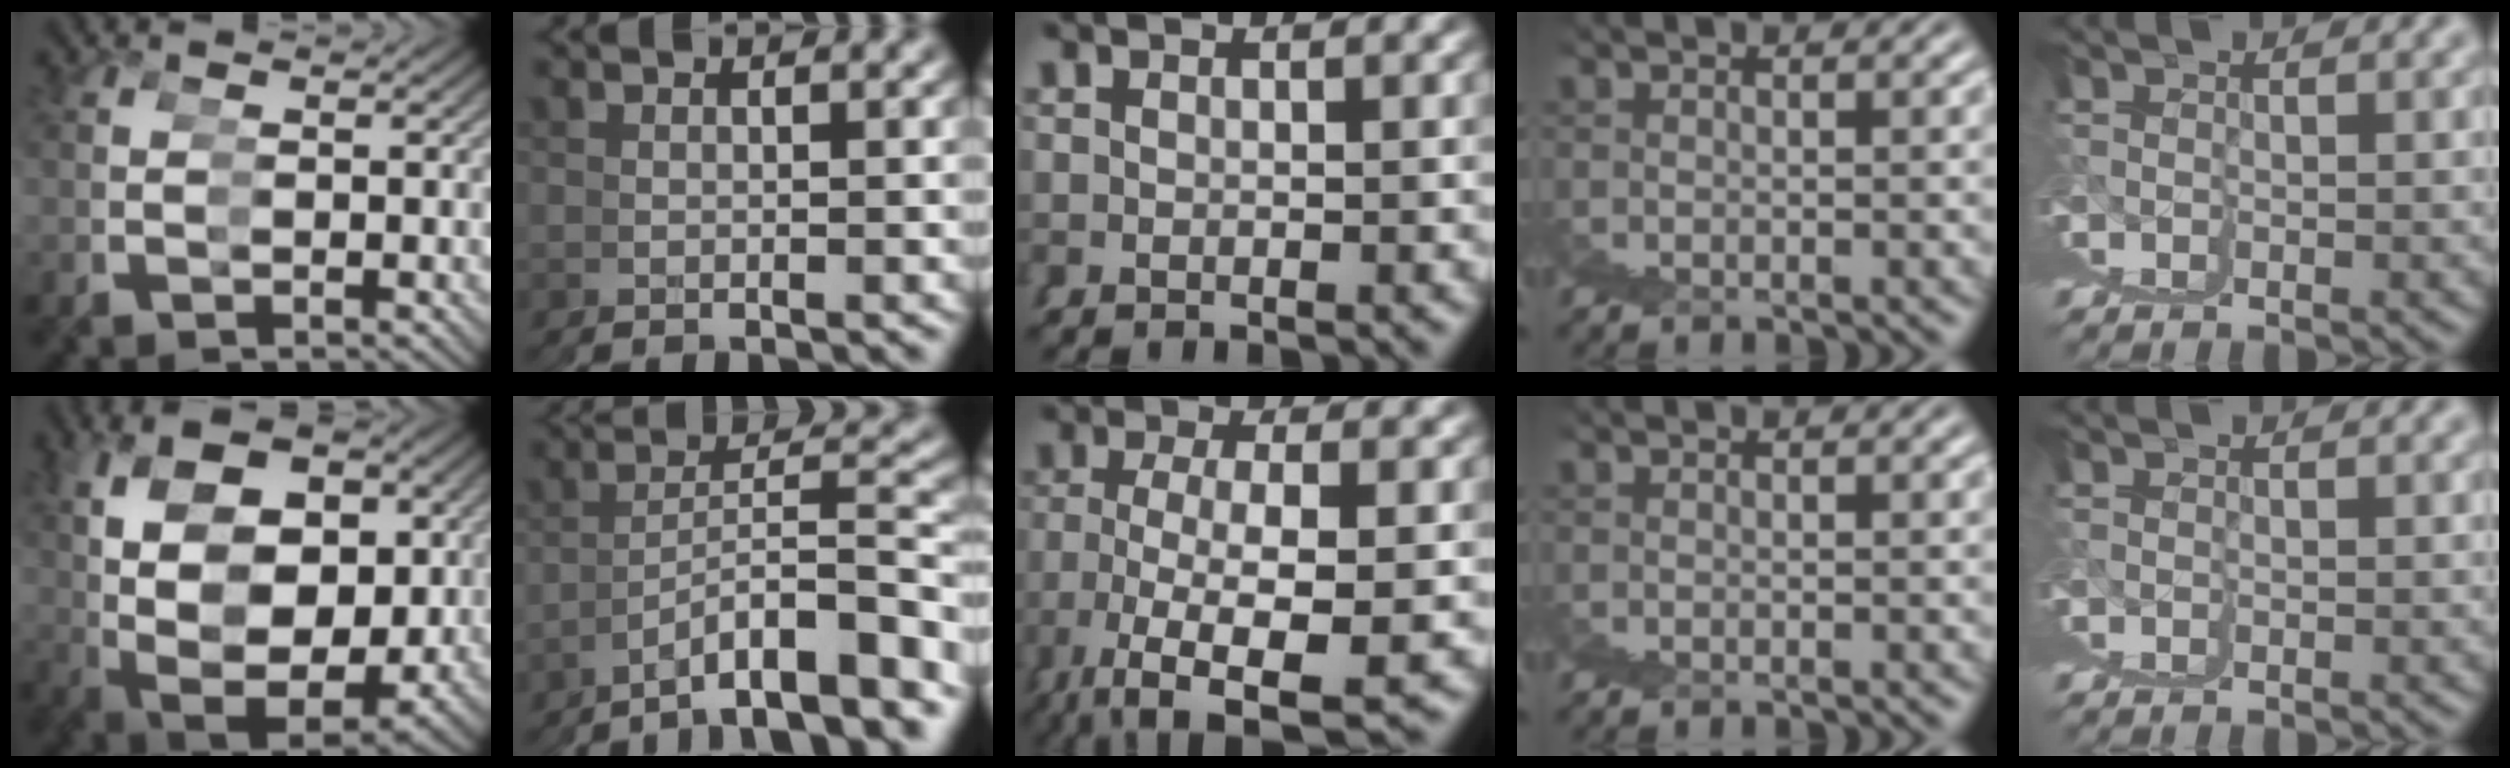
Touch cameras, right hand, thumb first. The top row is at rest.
{"thumb": {"total": 13.2, "force": [0.2, 9.6, 9.1], "torque": [-0.184, -0.031, 0.019]}, "index": {"total": 5.4, "force": [-3.3, -0.9, 4.2], "torque": [-0.063, 0.015, -0.061]}, "middle": {"total": 9.2, "force": [-5.7, 3.9, 6.2], "torque": [-0.146, -0.057, -0.063]}}